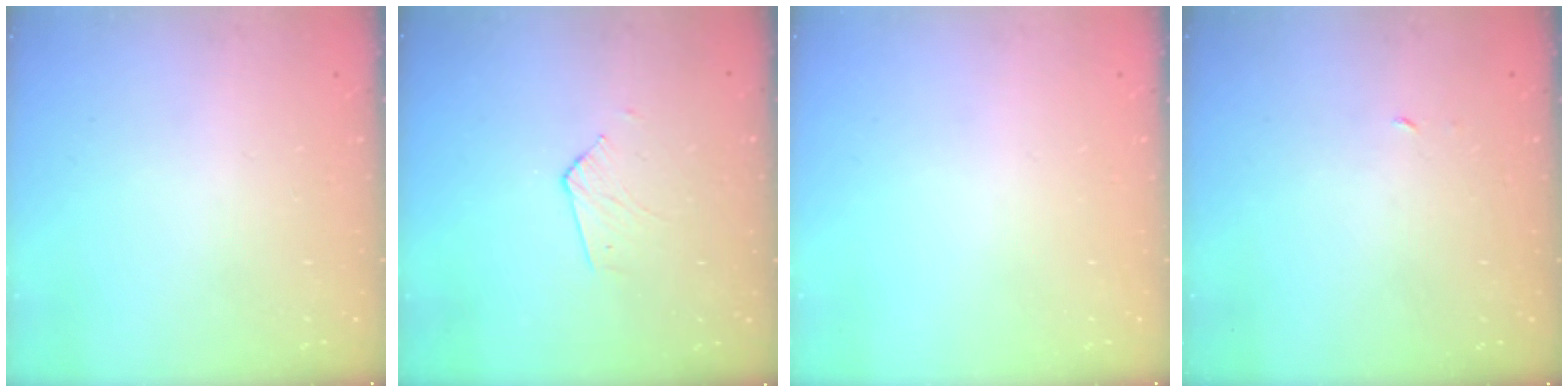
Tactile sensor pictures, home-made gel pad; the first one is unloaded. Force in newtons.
{"total": 2.7, "press": 2.7, "slide": 0.2}
{"total": 0.0}
{"total": 1.8, "press": 1.8, "slide": 0.1}